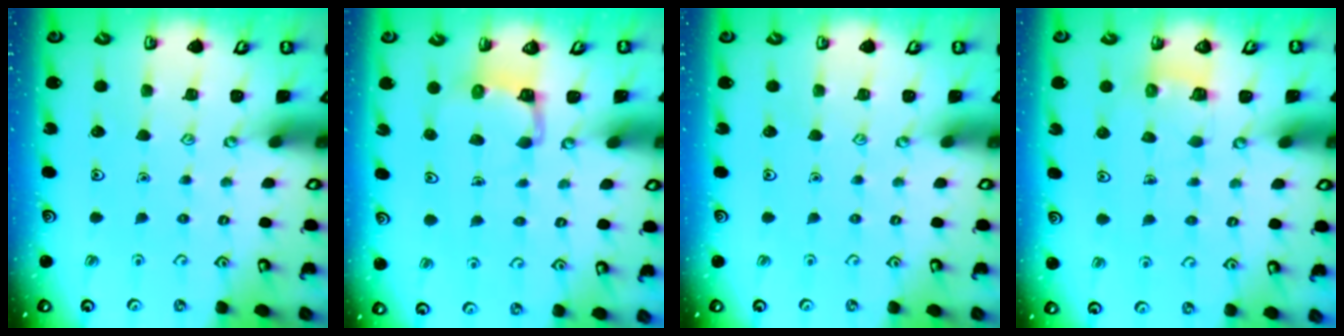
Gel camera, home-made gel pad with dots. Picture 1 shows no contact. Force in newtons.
{"total": 3.5, "press": 3.5, "slide": 0.2}
{"total": 0.0}
{"total": 2.5, "press": 2.5, "slide": 0.1}